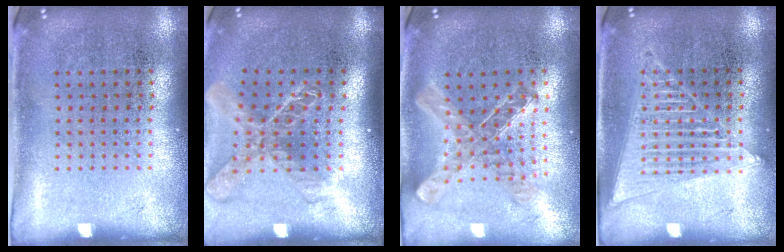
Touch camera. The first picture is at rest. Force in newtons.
{"total": 2.0, "press": 1.5, "slide": 1.3}
{"total": 1.1, "press": 1.1, "slide": 0.2}
{"total": 1.6, "press": 1.6, "slide": 0.2}